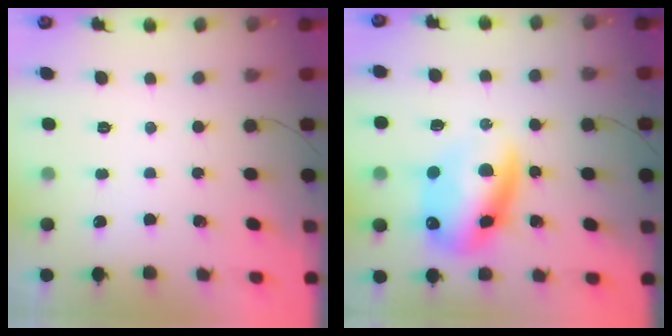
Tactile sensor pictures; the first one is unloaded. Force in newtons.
{"total": 13.5, "press": 13.2, "slide": 3.1}